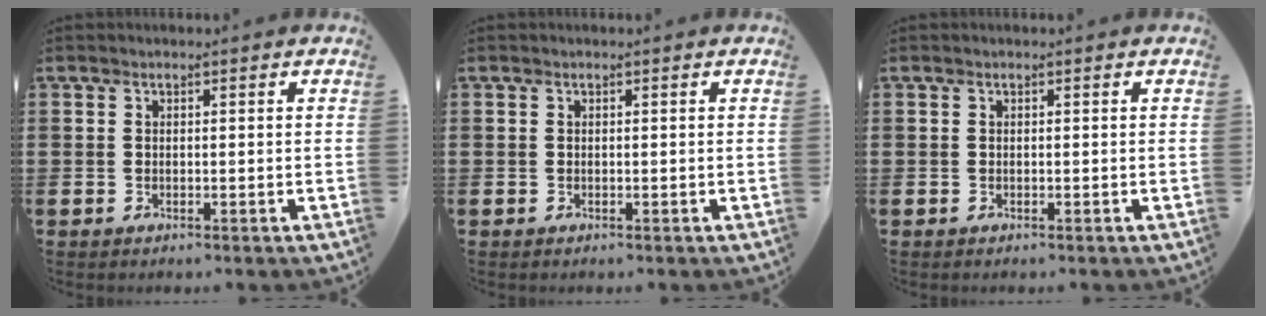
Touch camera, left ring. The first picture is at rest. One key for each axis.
{"total": 0.0}
{"total": 0.0}